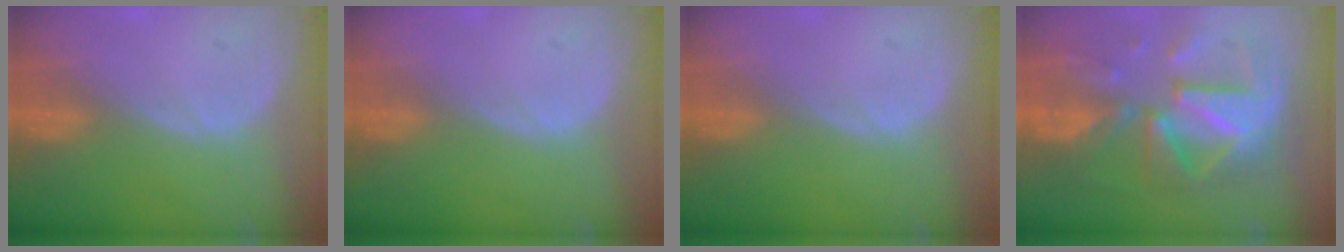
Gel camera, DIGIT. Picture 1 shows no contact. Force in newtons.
{"total": 0.0}
{"total": 0.0}
{"total": 12.1, "press": 12.0, "slide": 1.3}